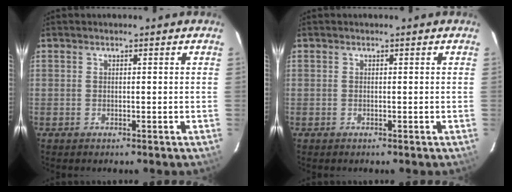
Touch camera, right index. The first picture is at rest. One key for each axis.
{"total": 0.0}